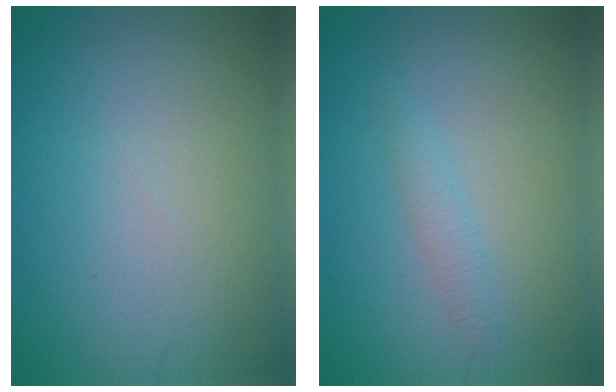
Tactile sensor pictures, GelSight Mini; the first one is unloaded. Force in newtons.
{"total": 1.1, "press": 1.1, "slide": 0.1}